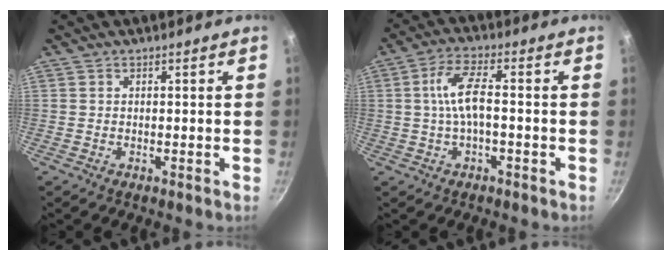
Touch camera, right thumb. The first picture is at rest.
{"total": 6.8, "force": [-0.5, 2.3, 6.4], "torque": [-0.135, 0.020, -0.015]}